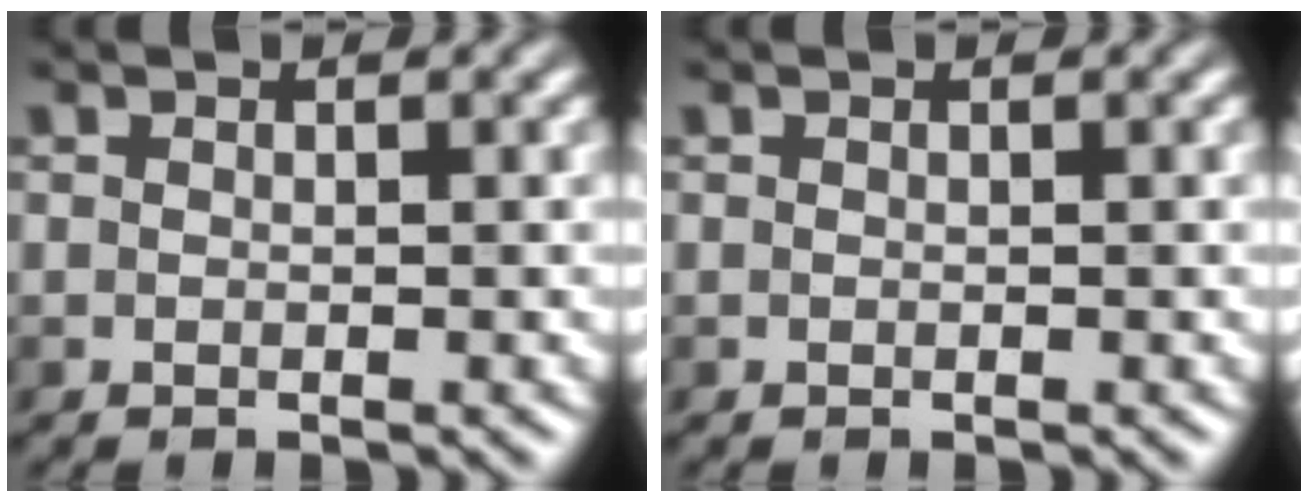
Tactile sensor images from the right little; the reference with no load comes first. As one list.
[{"total": 0.0}]